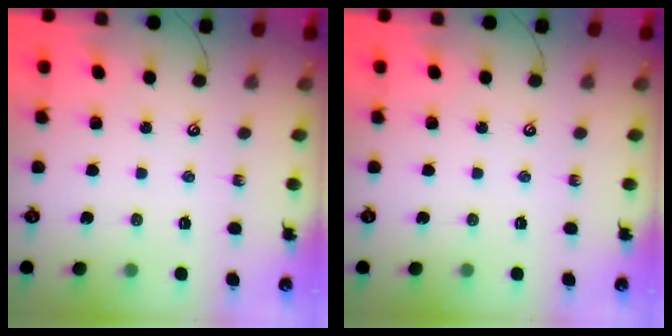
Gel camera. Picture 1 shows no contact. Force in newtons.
{"total": 0.0}